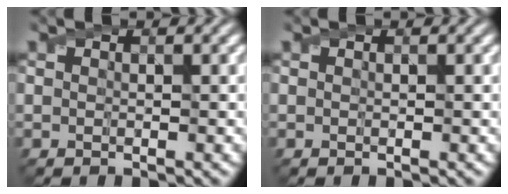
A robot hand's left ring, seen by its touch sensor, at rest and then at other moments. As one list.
[{"total": 0.0}]